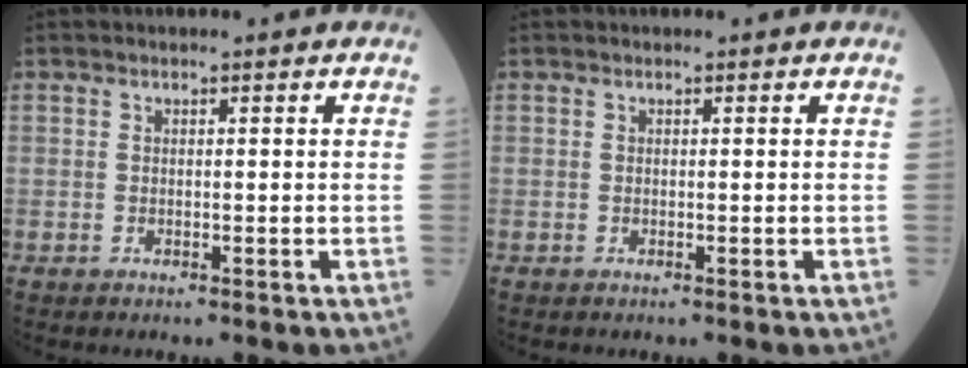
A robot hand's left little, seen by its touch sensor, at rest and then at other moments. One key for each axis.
{"total": 0.0}